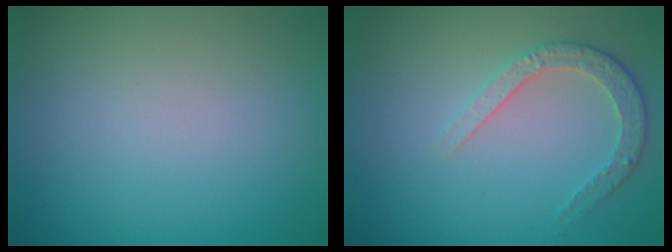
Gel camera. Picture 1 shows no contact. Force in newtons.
{"total": 2.6, "press": 2.5, "slide": 0.8}